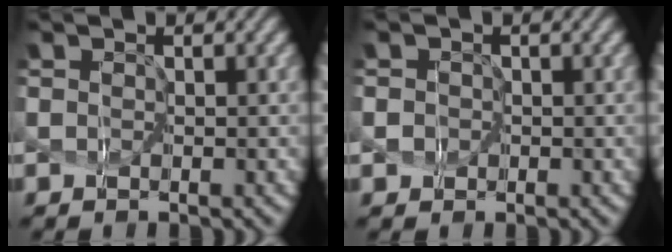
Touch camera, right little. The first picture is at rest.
{"total": 2.5, "force": [-0.4, 2.4, 0.6], "torque": [0.001, 0.018, -0.024]}